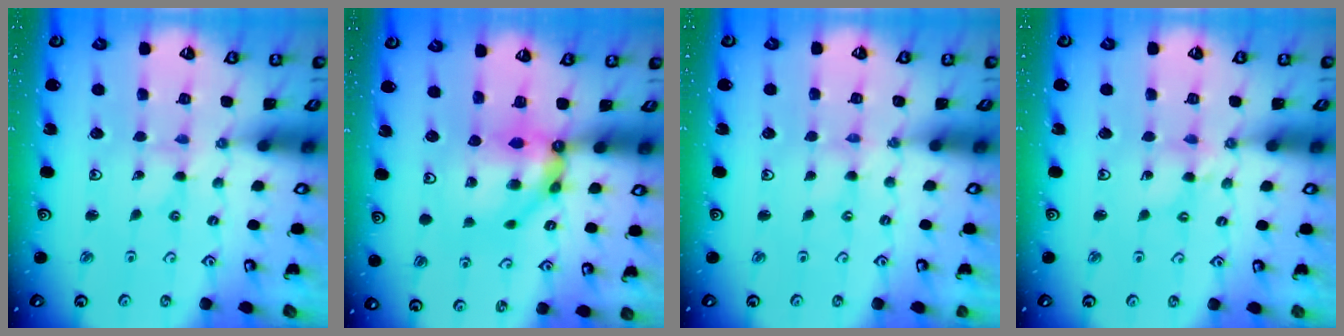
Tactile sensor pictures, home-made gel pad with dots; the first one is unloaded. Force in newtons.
{"total": 10.3, "press": 10.3, "slide": 0.7}
{"total": 0.0}
{"total": 2.9, "press": 2.8, "slide": 0.2}